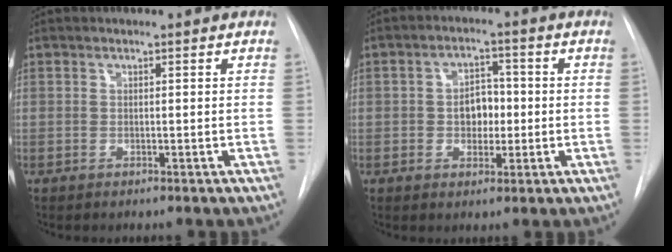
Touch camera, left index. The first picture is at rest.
{"total": 4.7, "force": [-0.8, 3.2, 3.4], "torque": [-0.051, 0.008, -0.011]}